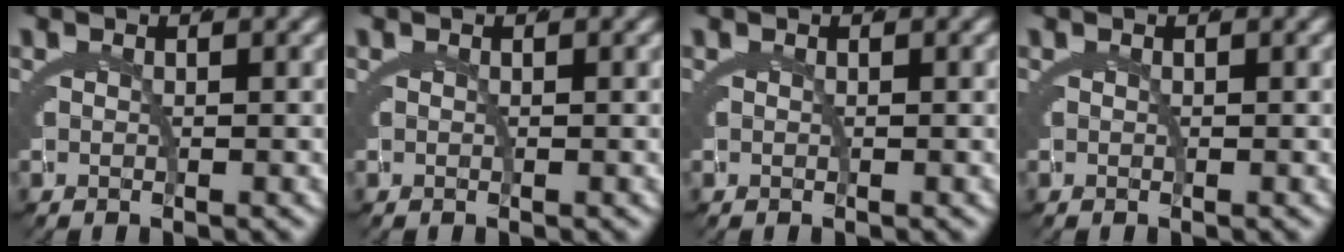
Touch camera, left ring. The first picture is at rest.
{"total": 0.0}
{"total": 0.0}
{"total": 0.0}